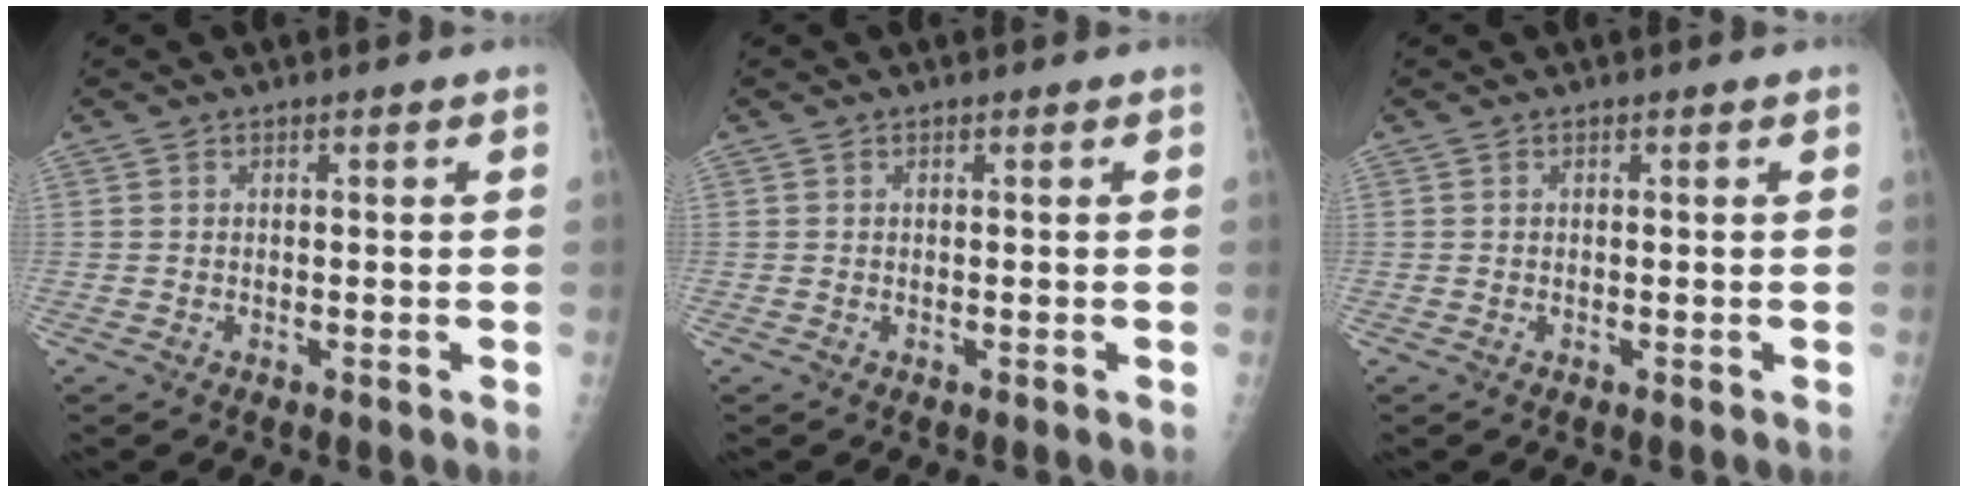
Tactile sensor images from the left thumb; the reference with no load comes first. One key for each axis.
{"total": 0.0}
{"total": 0.0}